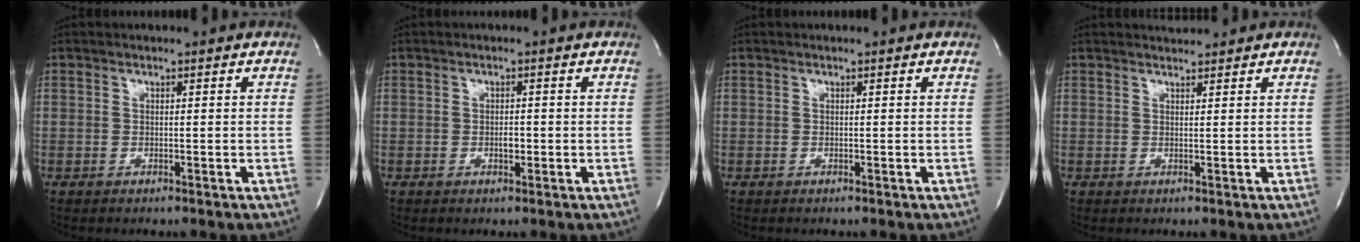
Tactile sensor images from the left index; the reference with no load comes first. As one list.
[{"total": 1.3, "force": [-0.4, 0.6, 1.0], "torque": [-0.017, -0.001, -0.005]}, {"total": 0.0}, {"total": 1.6, "force": [1.6, 0.0, 0.0], "torque": [-0.007, 0.006, 0.030]}]